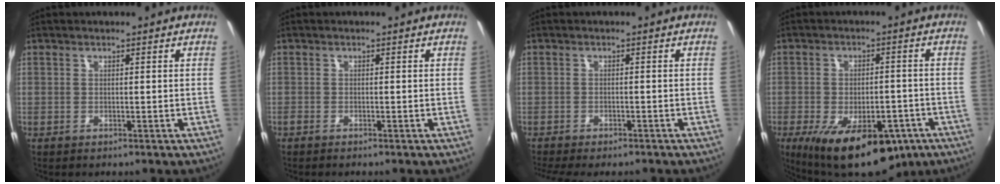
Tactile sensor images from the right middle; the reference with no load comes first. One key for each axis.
{"total": 0.7, "fx": -0.7, "fy": 0.1, "fz": 0.2, "tx": -0.005, "ty": -0.003, "tz": -0.016}
{"total": 6.4, "fx": -5.5, "fy": 1.3, "fz": 2.9, "tx": -0.071, "ty": -0.025, "tz": -0.088}
{"total": 17.4, "fx": -9.8, "fy": 8.2, "fz": 11.8, "tx": -0.219, "ty": -0.031, "tz": -0.133}